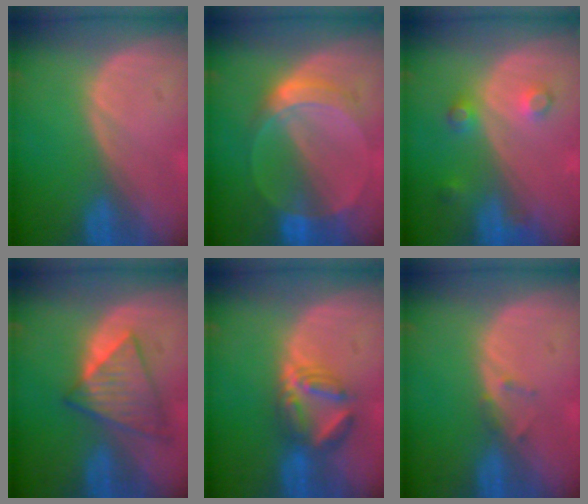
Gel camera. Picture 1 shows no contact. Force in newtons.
{"total": 6.1, "press": 5.6, "slide": 2.4}
{"total": 3.8, "press": 3.4, "slide": 1.5}
{"total": 6.5, "press": 6.5, "slide": 0.7}
{"total": 5.7, "press": 5.6, "slide": 1.2}
{"total": 1.3, "press": 1.1, "slide": 0.8}